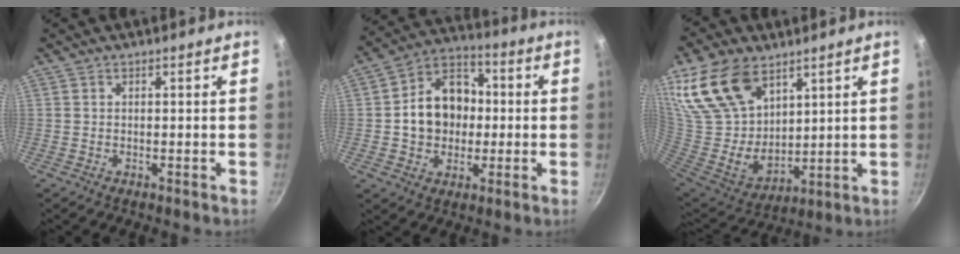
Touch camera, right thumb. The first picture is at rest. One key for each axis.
{"total": 14.0, "fx": -0.1, "fy": 11.2, "fz": 8.4, "tx": -0.103, "ty": 0.028, "tz": -0.011}
{"total": 20.6, "fx": 11.5, "fy": 12.8, "fz": 11.4, "tx": -0.197, "ty": -0.045, "tz": 0.235}